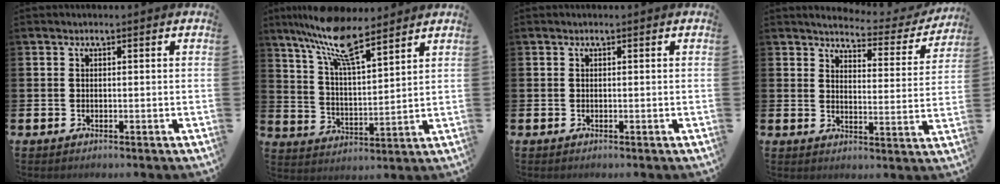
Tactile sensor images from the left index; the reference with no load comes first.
{"total": 10.4, "force": [8.7, 2.0, 5.3], "torque": [-0.123, -0.034, 0.154]}
{"total": 0.0}
{"total": 3.8, "force": [3.6, 0.9, 0.7], "torque": [-0.018, -0.036, 0.052]}